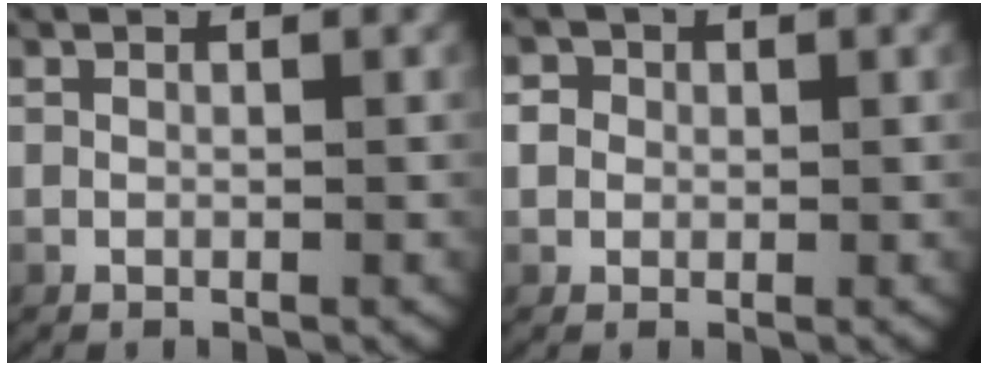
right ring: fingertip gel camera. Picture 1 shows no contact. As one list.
[{"total": 2.8, "force": [0.4, 2.7, 0.8], "torque": [-0.029, -0.001, 0.004]}]